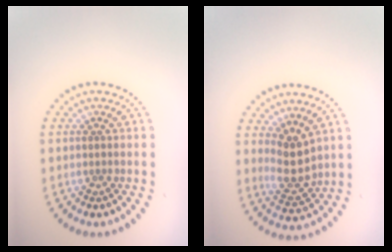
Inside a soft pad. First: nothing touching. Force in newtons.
{"total": 3.0, "press": 2.6, "slide": 1.5}